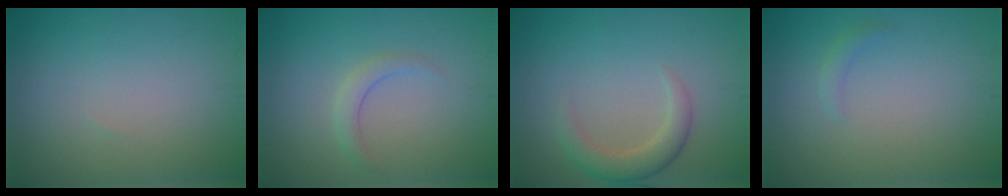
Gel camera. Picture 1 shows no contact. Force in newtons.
{"total": 1.4, "press": 1.4, "slide": 0.0}
{"total": 2.7, "press": 2.7, "slide": 0.2}
{"total": 0.9, "press": 0.9, "slide": 0.1}